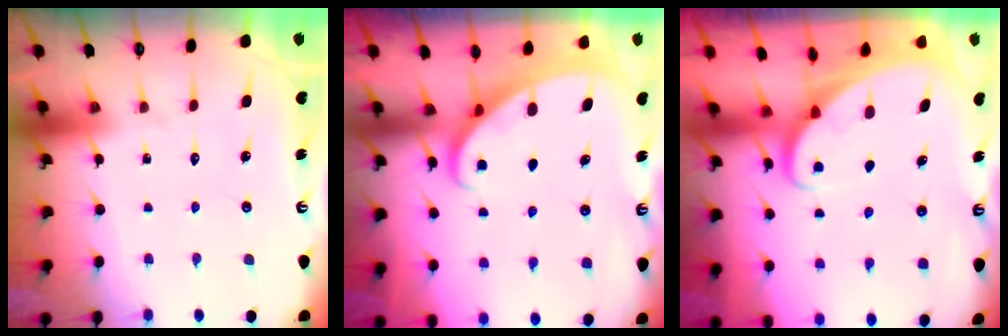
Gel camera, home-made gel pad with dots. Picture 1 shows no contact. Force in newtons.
{"total": 2.3, "press": 2.3, "slide": 0.2}
{"total": 3.0, "press": 3.0, "slide": 0.2}